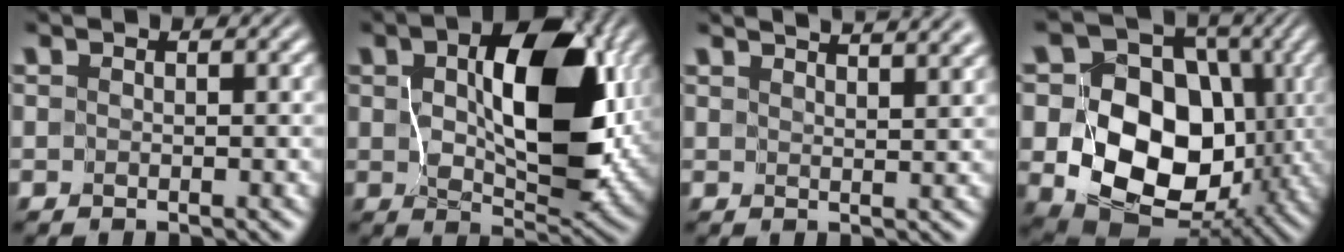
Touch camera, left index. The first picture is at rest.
{"total": 10.2, "force": [1.9, 5.4, 8.4], "torque": [-0.141, -0.001, 0.036]}
{"total": 7.0, "force": [5.6, 2.2, 3.6], "torque": [-0.021, 0.036, 0.041]}
{"total": 12.8, "force": [-0.2, 10.0, 7.9], "torque": [-0.120, -0.010, -0.013]}